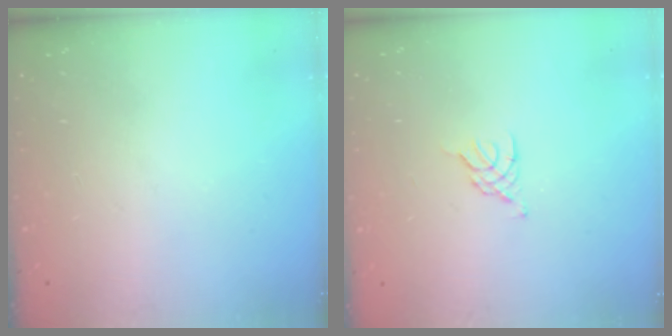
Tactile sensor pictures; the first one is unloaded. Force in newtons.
{"total": 3.3, "press": 3.2, "slide": 0.7}